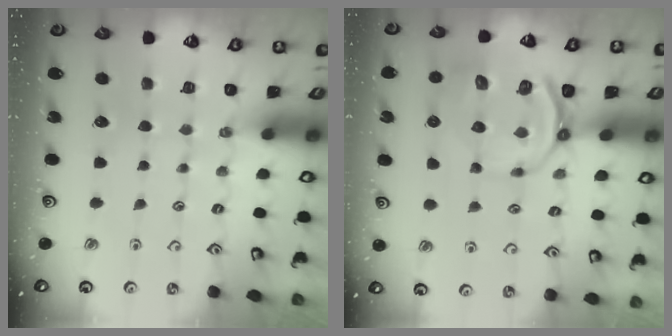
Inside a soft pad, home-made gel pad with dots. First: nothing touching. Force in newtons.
{"total": 11.3, "press": 10.9, "slide": 3.0}